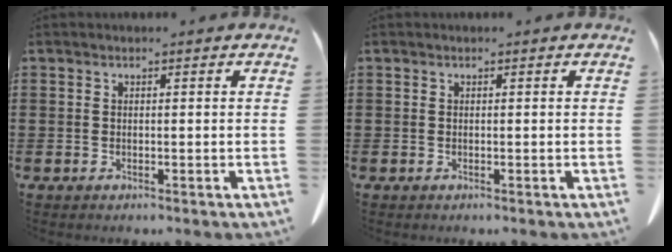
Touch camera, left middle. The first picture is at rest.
{"total": 0.0}